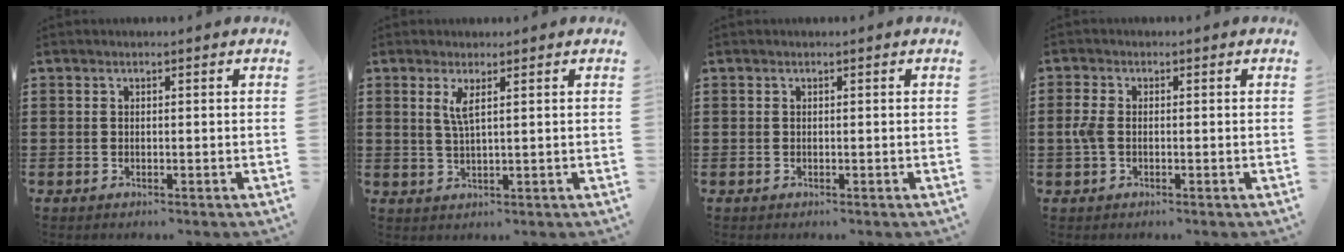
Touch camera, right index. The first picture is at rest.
{"total": 2.8, "force": [1.2, 0.3, 2.5], "torque": [-0.053, 0.000, 0.019]}
{"total": 0.0}
{"total": 2.8, "force": [-0.3, 1.5, 2.3], "torque": [-0.069, -0.004, -0.013]}